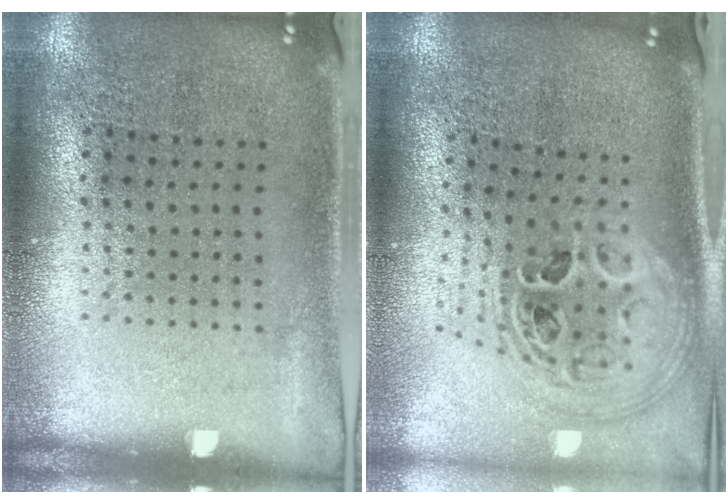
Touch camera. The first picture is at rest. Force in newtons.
{"total": 2.7, "press": 2.0, "slide": 1.8}